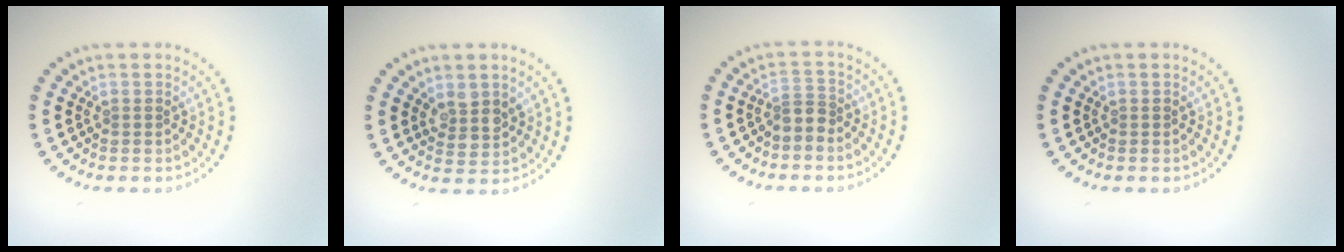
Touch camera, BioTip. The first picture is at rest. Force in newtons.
{"total": 2.2, "press": 2.0, "slide": 1.0}
{"total": 1.8, "press": 1.3, "slide": 1.2}
{"total": 0.0}